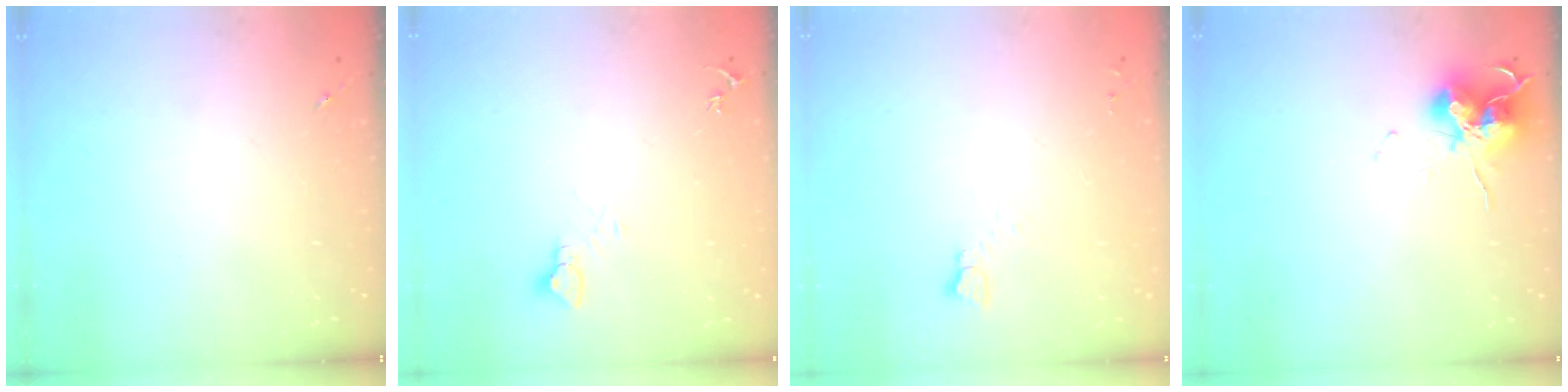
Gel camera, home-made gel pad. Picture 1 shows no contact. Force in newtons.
{"total": 4.0, "press": 4.0, "slide": 0.4}
{"total": 2.5, "press": 2.5, "slide": 0.2}
{"total": 12.2, "press": 12.1, "slide": 1.3}